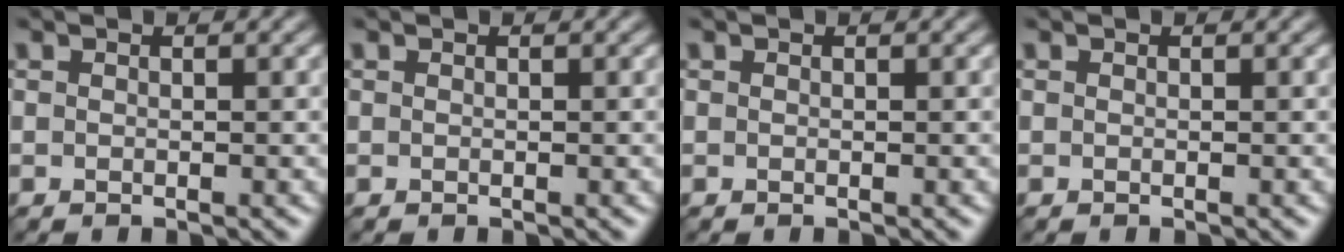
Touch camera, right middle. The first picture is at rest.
{"total": 0.0}
{"total": 0.0}
{"total": 0.0}